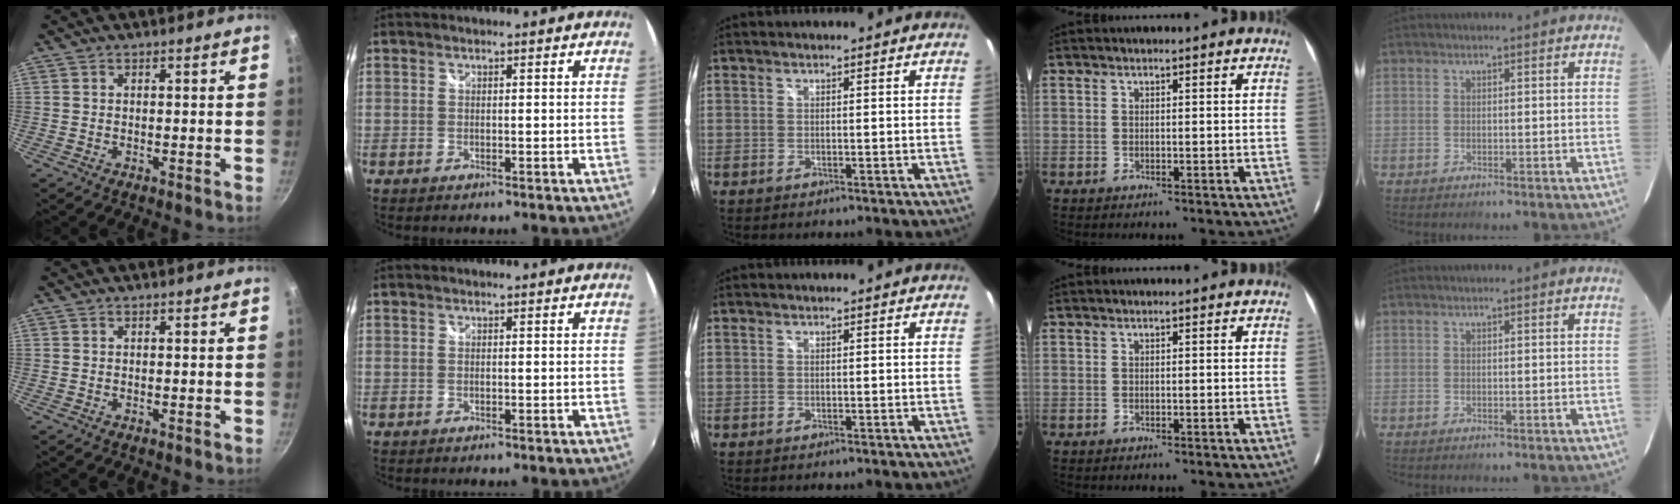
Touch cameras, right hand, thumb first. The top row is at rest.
{}